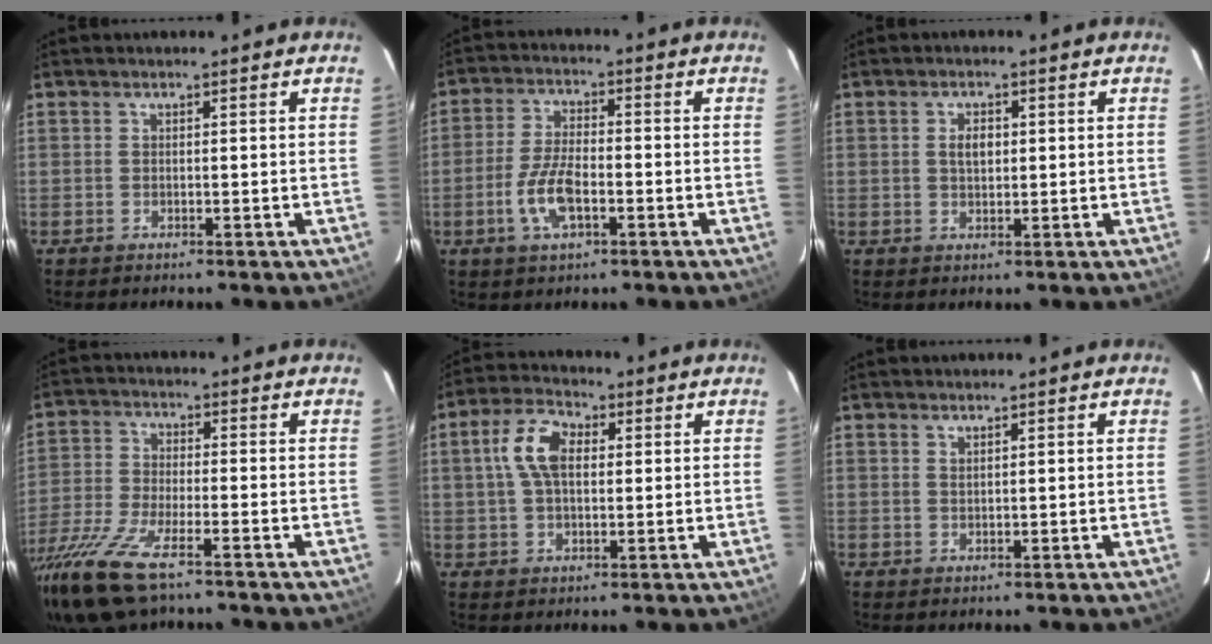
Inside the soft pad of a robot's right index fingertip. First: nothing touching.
{"total": 8.1, "force": [-3.1, 3.2, 6.8], "torque": [-0.144, -0.001, -0.058]}
{"total": 2.9, "force": [0.5, 1.8, 2.3], "torque": [-0.041, 0.006, 0.009]}
{"total": 14.8, "force": [-10.3, 3.6, 9.9], "torque": [-0.223, -0.047, -0.204]}
{"total": 8.2, "force": [1.6, 4.7, 6.5], "torque": [-0.129, 0.023, 0.032]}
{"total": 0.8, "force": [0.7, 0.1, 0.3], "torque": [-0.006, 0.001, 0.013]}